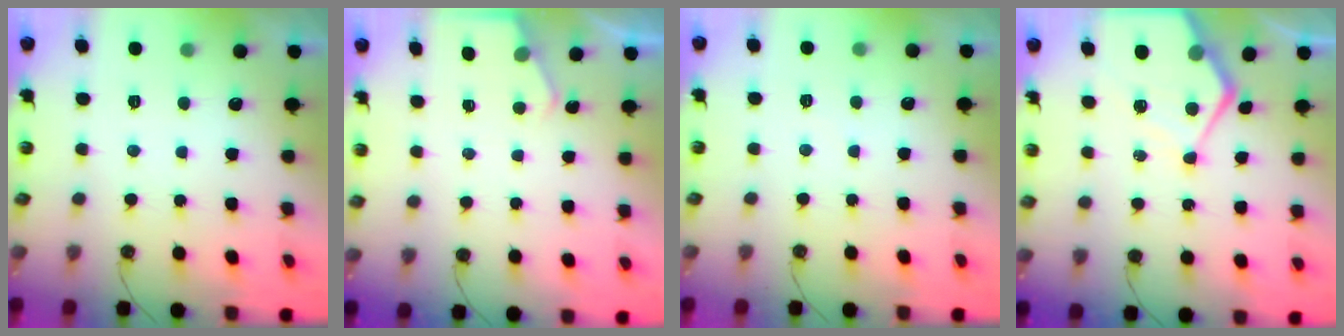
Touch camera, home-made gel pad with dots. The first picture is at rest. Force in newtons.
{"total": 2.6, "press": 2.6, "slide": 0.4}
{"total": 1.8, "press": 1.7, "slide": 0.3}
{"total": 10.8, "press": 10.7, "slide": 1.1}